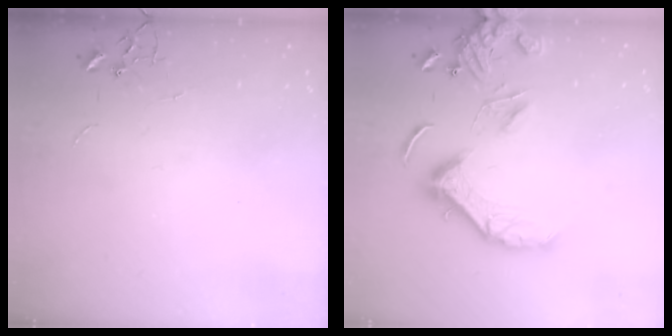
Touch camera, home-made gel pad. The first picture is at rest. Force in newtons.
{"total": 14.7, "press": 14.6, "slide": 1.9}